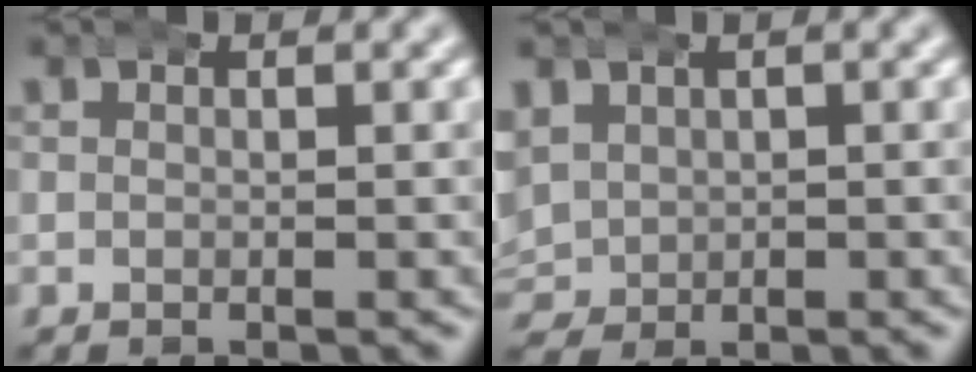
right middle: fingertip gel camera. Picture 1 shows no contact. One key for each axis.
{"total": 4.5, "fx": 0.5, "fy": 4.1, "fz": 1.8, "tx": -0.077, "ty": -0.024, "tz": 0.024}